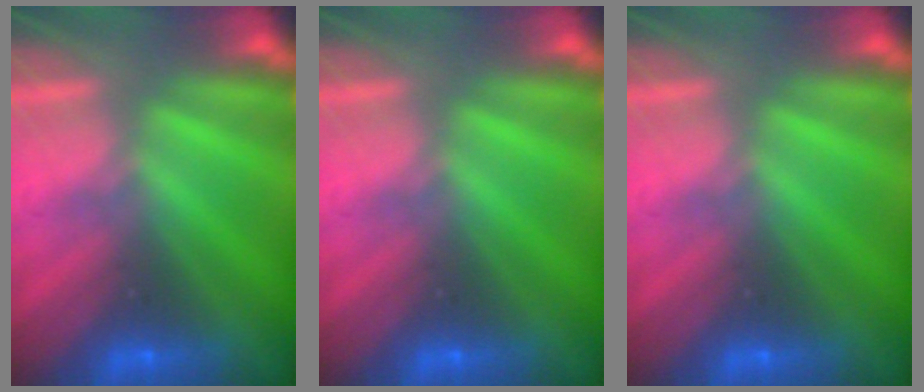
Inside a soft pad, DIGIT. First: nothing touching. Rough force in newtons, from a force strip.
{"total": 0.0}
{"total": 0.0}